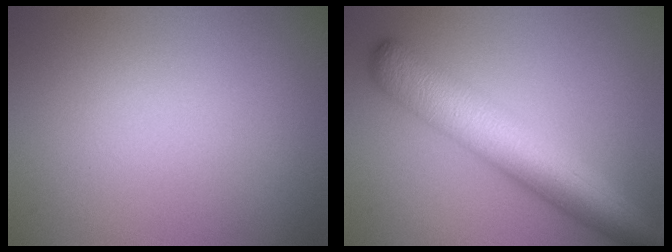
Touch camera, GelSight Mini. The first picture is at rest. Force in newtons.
{"total": 8.2, "press": 8.2, "slide": 0.2}